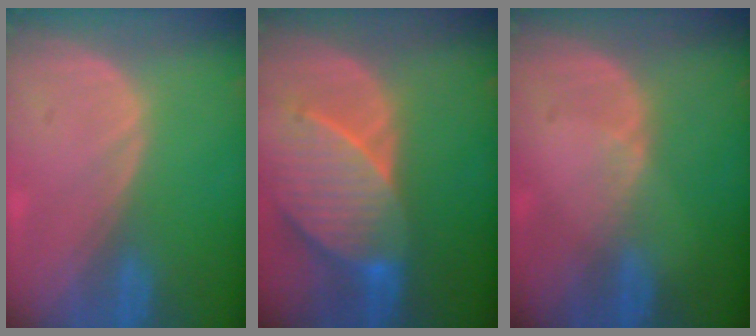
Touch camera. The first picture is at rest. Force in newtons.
{"total": 9.5, "press": 8.6, "slide": 3.8}
{"total": 1.4, "press": 0.9, "slide": 1.1}